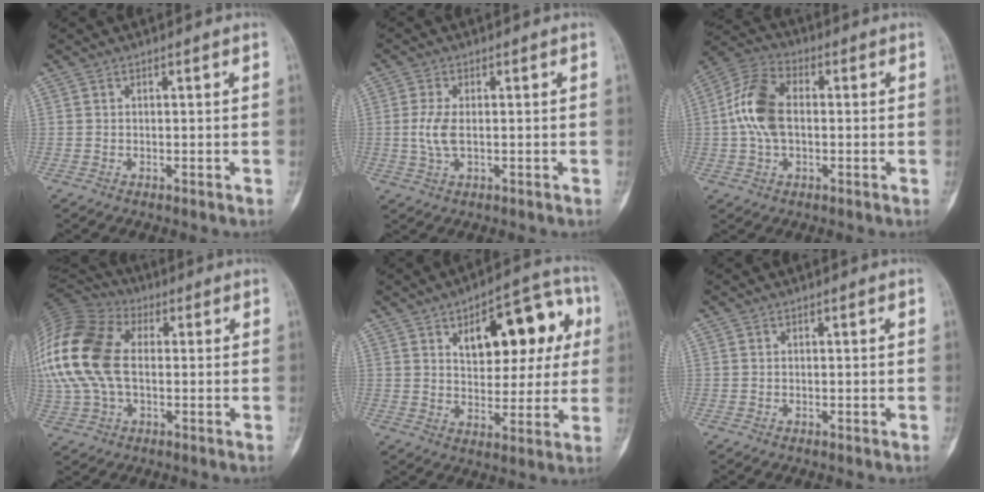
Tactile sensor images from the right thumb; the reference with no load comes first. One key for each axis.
{"total": 4.4, "fx": 0.0, "fy": 2.0, "fz": 3.9, "tx": -0.094, "ty": -0.003, "tz": -0.001}
{"total": 11.2, "fx": 0.3, "fy": 6.7, "fz": 9.0, "tx": -0.185, "ty": 0.025, "tz": -0.001}
{"total": 21.1, "fx": 1.4, "fy": 13.3, "fz": 16.2, "tx": -0.380, "ty": 0.017, "tz": 0.021}
{"total": 17.4, "fx": 5.4, "fy": 9.0, "fz": 13.8, "tx": -0.136, "ty": 0.016, "tz": 0.076}
{"total": 0.0}